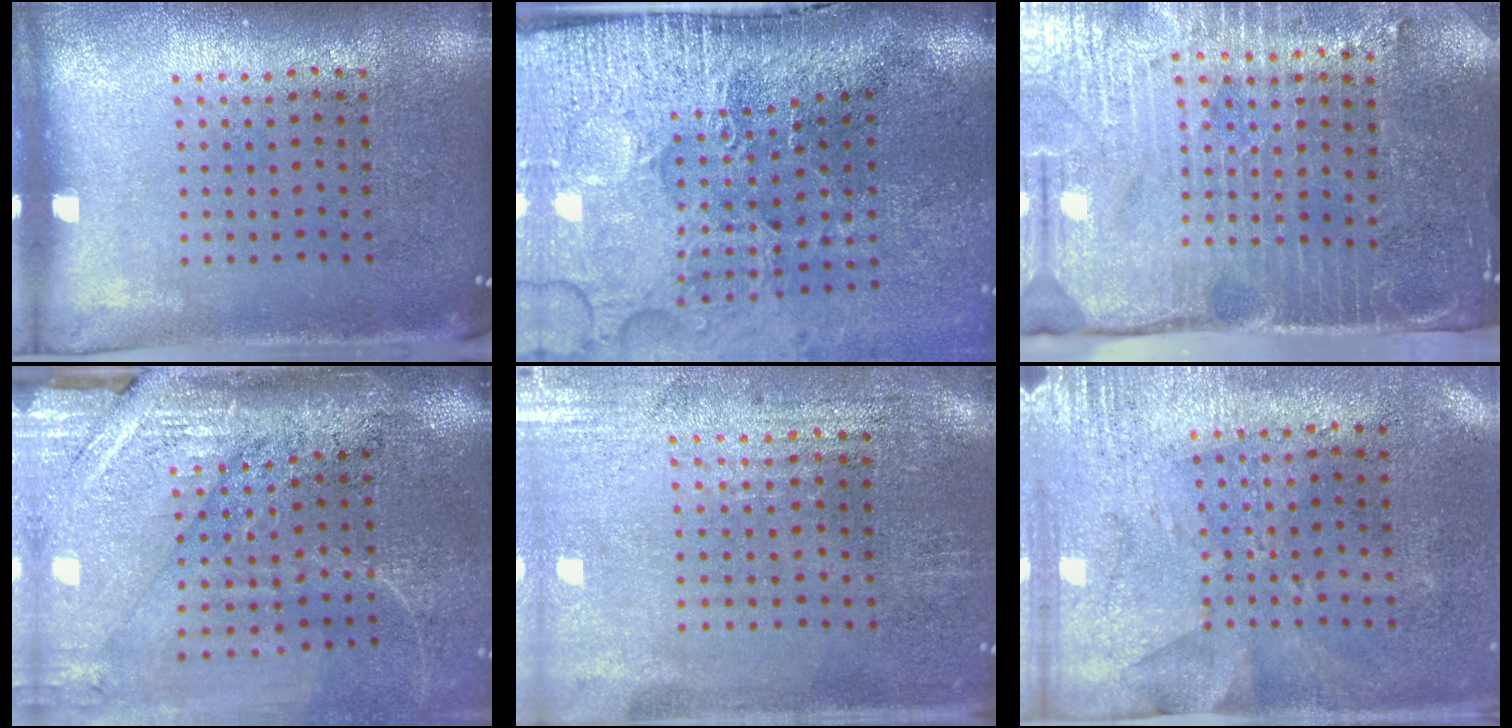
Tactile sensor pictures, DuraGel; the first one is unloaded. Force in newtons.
{"total": 5.2, "press": 4.1, "slide": 3.2}
{"total": 4.4, "press": 3.7, "slide": 2.3}
{"total": 4.4, "press": 3.8, "slide": 2.2}
{"total": 0.6, "press": 0.5, "slide": 0.4}
{"total": 2.8, "press": 2.3, "slide": 1.7}